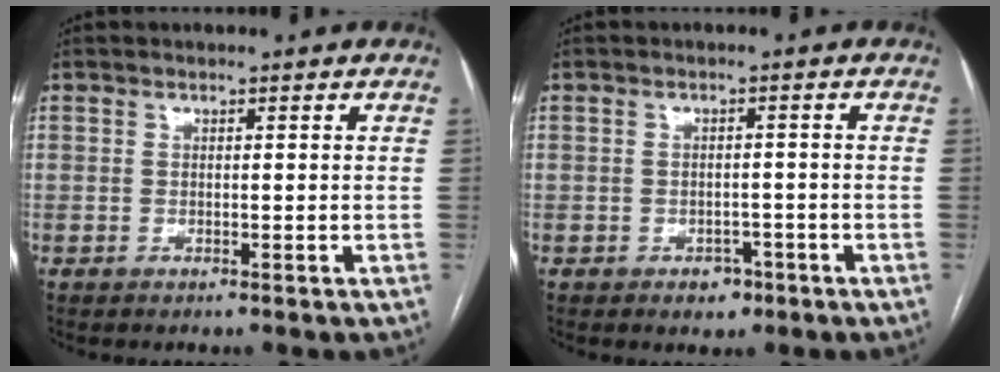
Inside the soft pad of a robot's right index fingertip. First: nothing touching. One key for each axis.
{"total": 2.8, "fx": -1.6, "fy": 2.0, "fz": 1.2, "tx": -0.009, "ty": 0.007, "tz": -0.014}